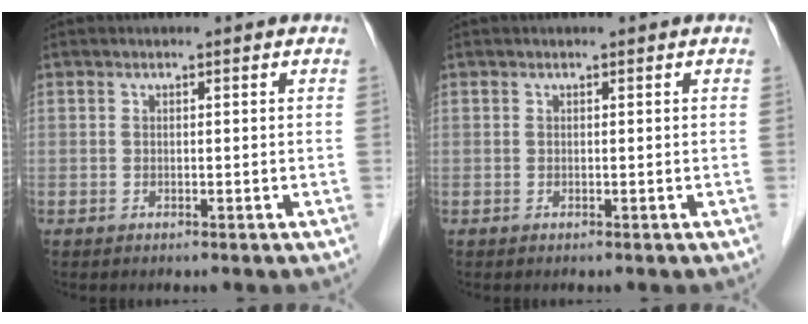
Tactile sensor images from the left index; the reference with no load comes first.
{"total": 0.0}